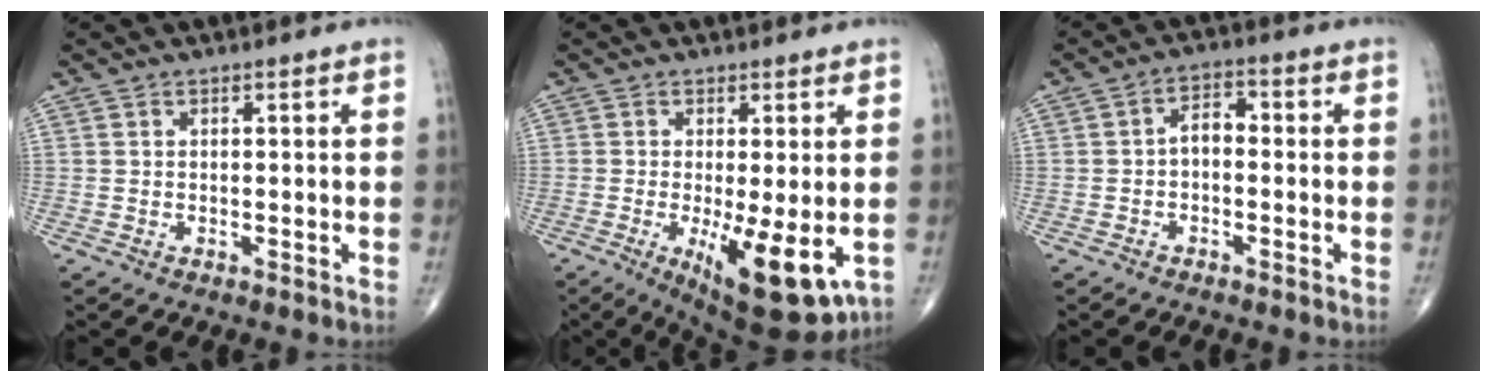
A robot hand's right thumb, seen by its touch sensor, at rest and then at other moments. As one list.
[{"total": 11.9, "force": [-3.0, 3.6, 10.9], "torque": [-0.161, -0.026, -0.036]}, {"total": 3.8, "force": [-0.6, 2.4, 2.9], "torque": [-0.038, 0.020, -0.021]}]